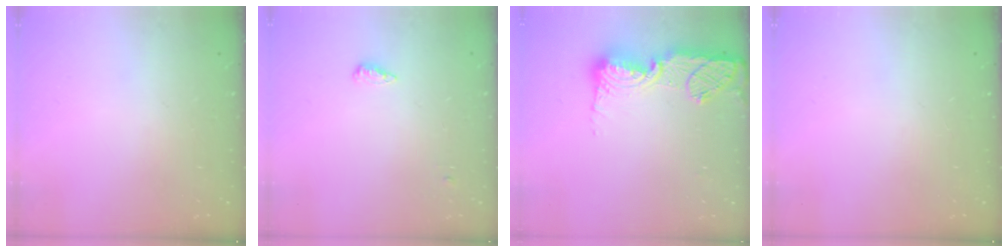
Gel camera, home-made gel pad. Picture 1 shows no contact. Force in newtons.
{"total": 8.7, "press": 5.7, "slide": 6.5}
{"total": 15.4, "press": 15.4, "slide": 1.2}
{"total": 0.0}